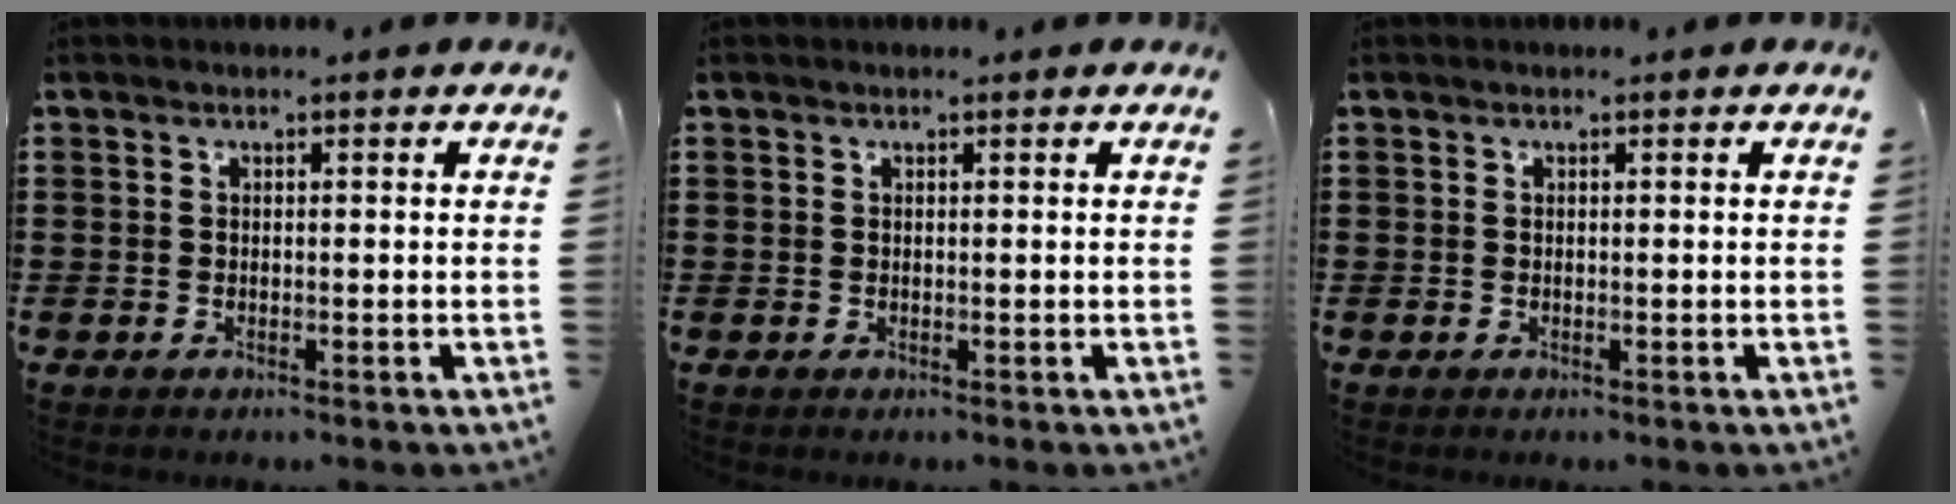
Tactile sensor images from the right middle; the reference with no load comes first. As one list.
[{"total": 0.0}, {"total": 0.0}]